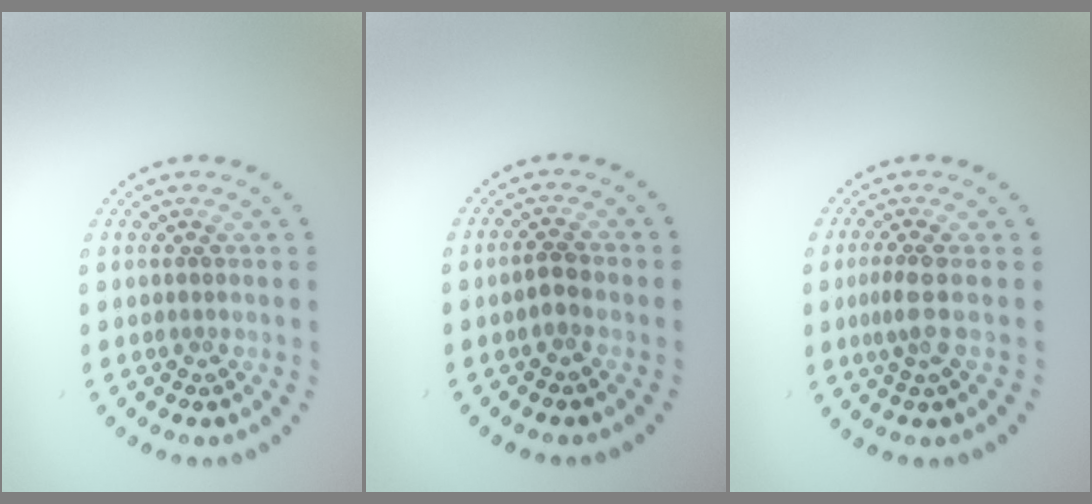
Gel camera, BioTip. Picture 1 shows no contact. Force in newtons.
{"total": 1.5, "press": 1.4, "slide": 0.4}
{"total": 2.0, "press": 1.6, "slide": 1.2}